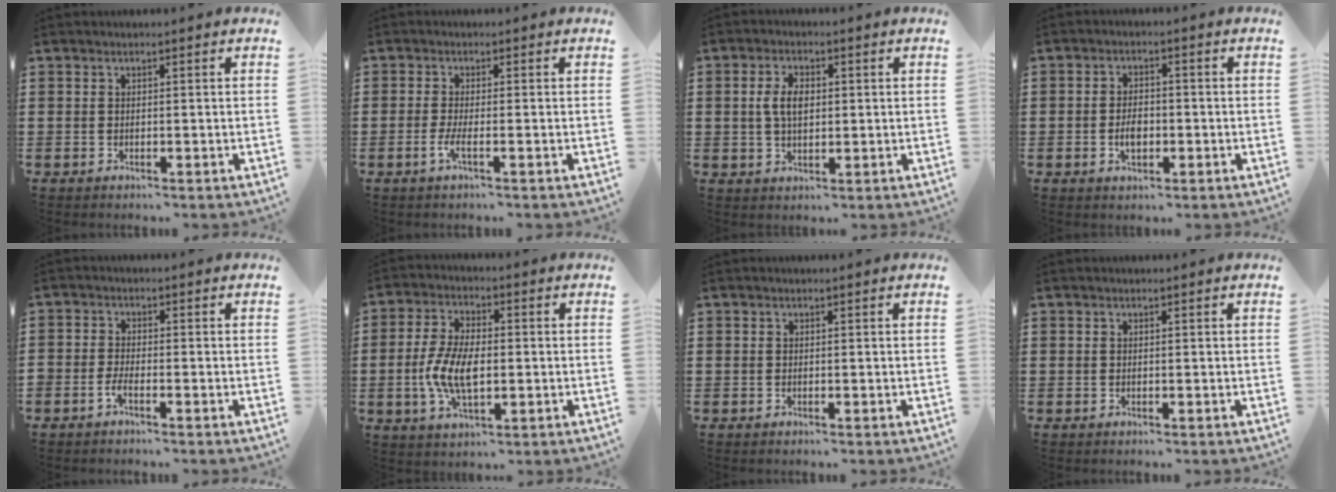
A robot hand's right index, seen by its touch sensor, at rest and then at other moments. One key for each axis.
{"total": 2.6, "fx": -1.2, "fy": 0.0, "fz": 2.3, "tx": -0.055, "ty": -0.011, "tz": -0.027}
{"total": 4.5, "fx": 0.7, "fy": 2.3, "fz": 3.8, "tx": -0.087, "ty": 0.008, "tz": 0.009}
{"total": 3.4, "fx": -0.8, "fy": 1.8, "fz": 2.8, "tx": -0.060, "ty": -0.002, "tz": -0.015}
{"total": 1.9, "fx": -1.6, "fy": 0.2, "fz": 1.1, "tx": -0.029, "ty": -0.004, "tz": -0.031}
{"total": 8.0, "fx": -1.2, "fy": 3.8, "fz": 6.9, "tx": -0.156, "ty": -0.002, "tz": -0.028}
{"total": 0.0}
{"total": 0.0}